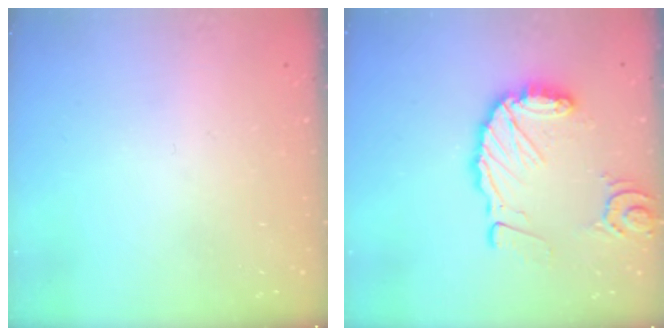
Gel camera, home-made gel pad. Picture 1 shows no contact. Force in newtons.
{"total": 13.7, "press": 13.6, "slide": 1.3}